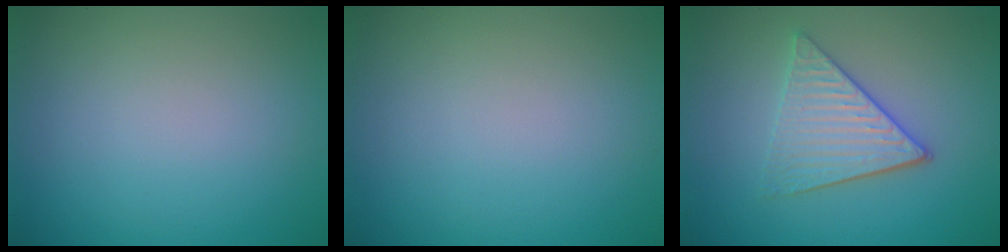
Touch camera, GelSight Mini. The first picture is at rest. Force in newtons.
{"total": 0.0}
{"total": 3.9, "press": 3.3, "slide": 1.9}